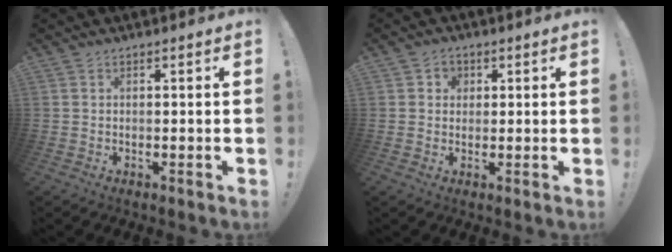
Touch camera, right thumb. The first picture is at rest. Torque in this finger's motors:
{"motor_torque": [0.55, 0.54, -0.11, 0.08, -0.02]}